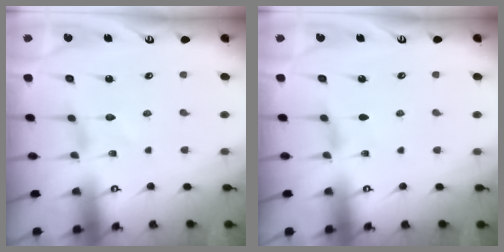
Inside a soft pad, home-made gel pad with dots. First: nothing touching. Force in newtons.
{"total": 2.9, "press": 2.8, "slide": 0.5}